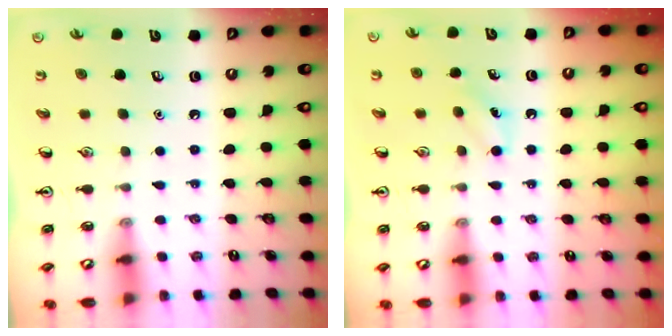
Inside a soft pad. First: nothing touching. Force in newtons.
{"total": 3.5, "press": 3.3, "slide": 1.2}